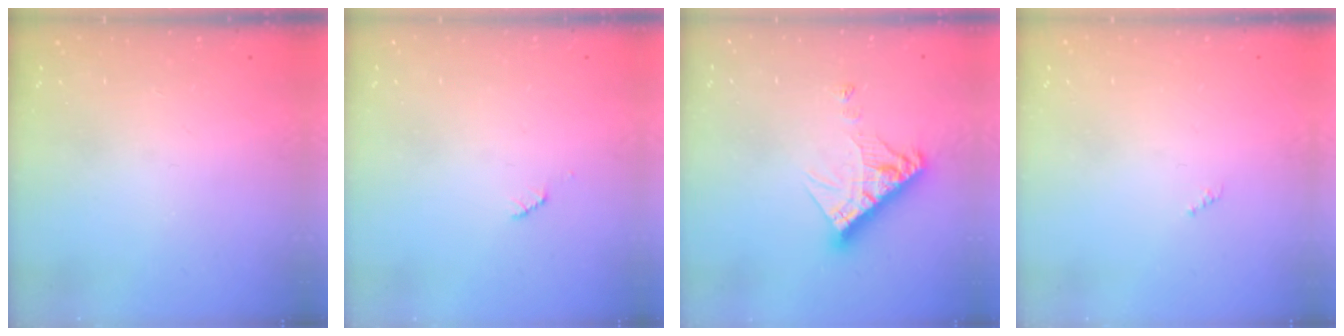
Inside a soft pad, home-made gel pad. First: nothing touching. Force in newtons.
{"total": 2.5, "press": 2.5, "slide": 0.4}
{"total": 11.3, "press": 11.2, "slide": 1.0}
{"total": 0.0}